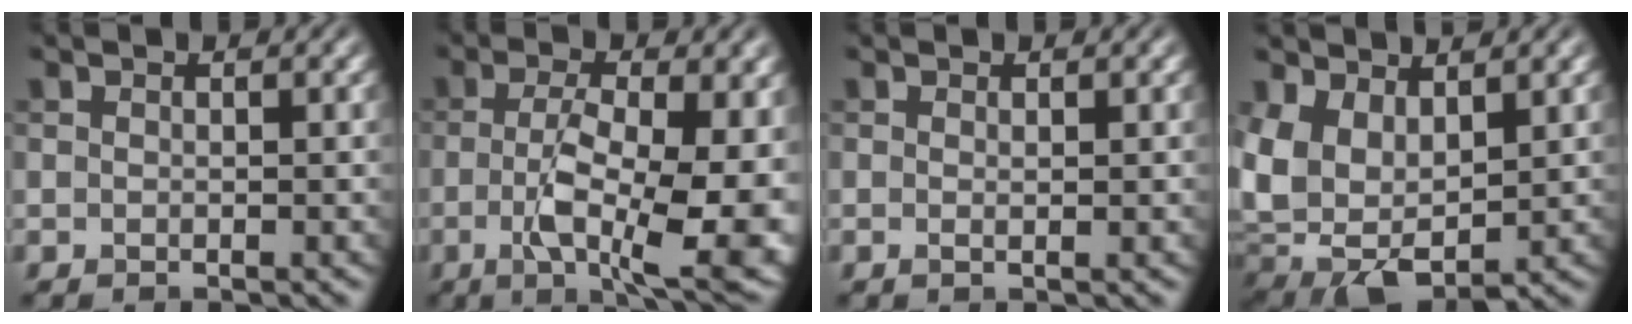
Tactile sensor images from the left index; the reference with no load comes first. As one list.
[{"total": 11.5, "force": [-2.5, 4.1, 10.4], "torque": [-0.173, -0.017, -0.038]}, {"total": 0.5, "force": [0.0, 0.0, 0.5], "torque": [-0.010, -0.002, 0.000]}, {"total": 7.5, "force": [1.8, 4.5, 5.8], "torque": [-0.132, -0.011, 0.040]}]